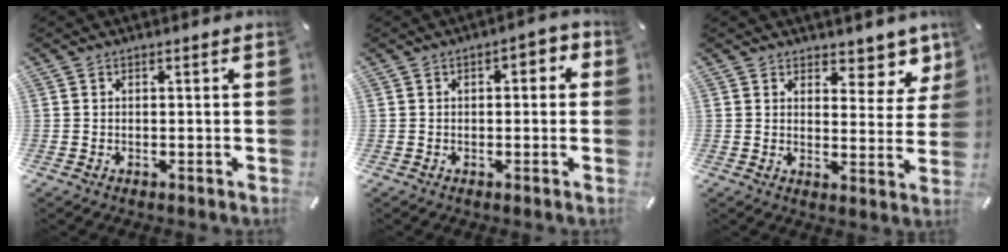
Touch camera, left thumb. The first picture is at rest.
{"total": 3.0, "force": [-0.4, 1.6, 2.5], "torque": [-0.039, 0.010, -0.011]}
{"total": 7.2, "force": [5.7, 3.9, 2.0], "torque": [-0.001, -0.055, 0.098]}